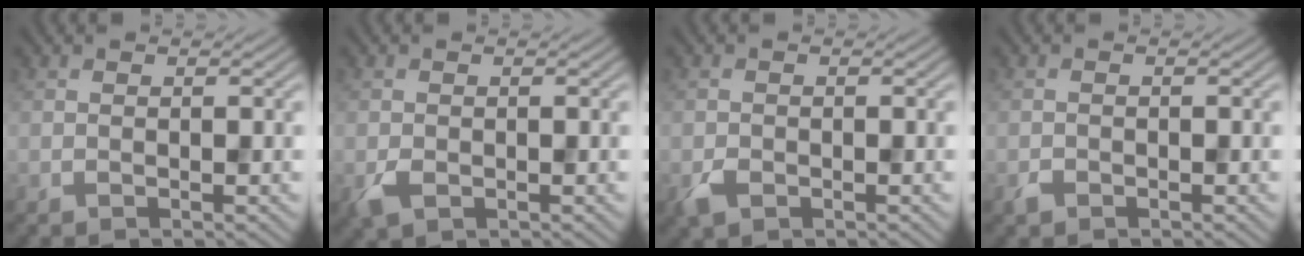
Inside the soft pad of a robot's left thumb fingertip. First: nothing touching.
{"total": 2.0, "force": [-0.6, 1.5, 1.2], "torque": [-0.031, -0.010, -0.011]}
{"total": 1.8, "force": [-0.9, 1.3, 0.9], "torque": [-0.024, -0.007, -0.019]}
{"total": 0.9, "force": [-0.6, 0.6, 0.3], "torque": [-0.006, -0.001, -0.014]}